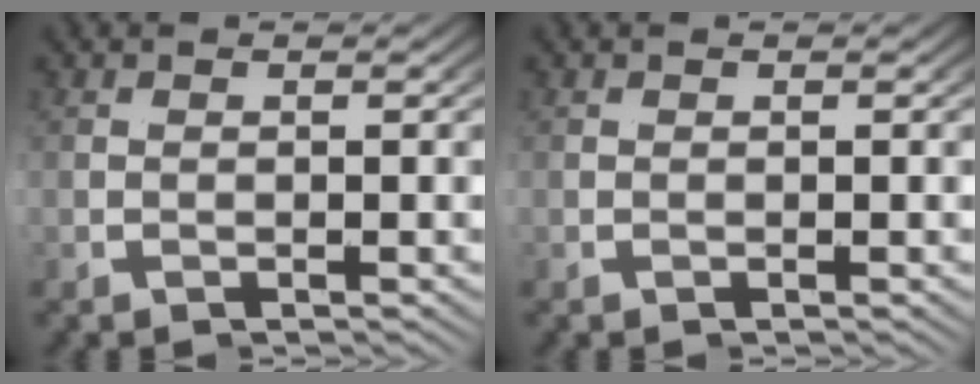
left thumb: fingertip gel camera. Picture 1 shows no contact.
{"total": 0.0}